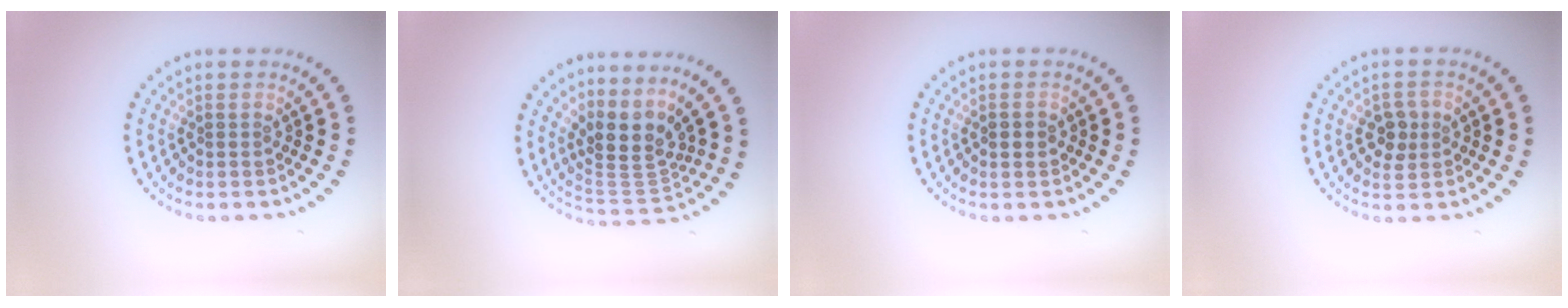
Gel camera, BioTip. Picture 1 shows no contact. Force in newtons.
{"total": 4.0, "press": 2.9, "slide": 2.7}
{"total": 1.5, "press": 1.5, "slide": 0.2}
{"total": 2.2, "press": 2.1, "slide": 0.3}